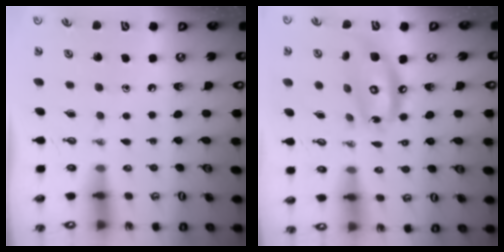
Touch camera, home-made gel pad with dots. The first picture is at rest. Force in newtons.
{"total": 13.3, "press": 13.2, "slide": 1.3}